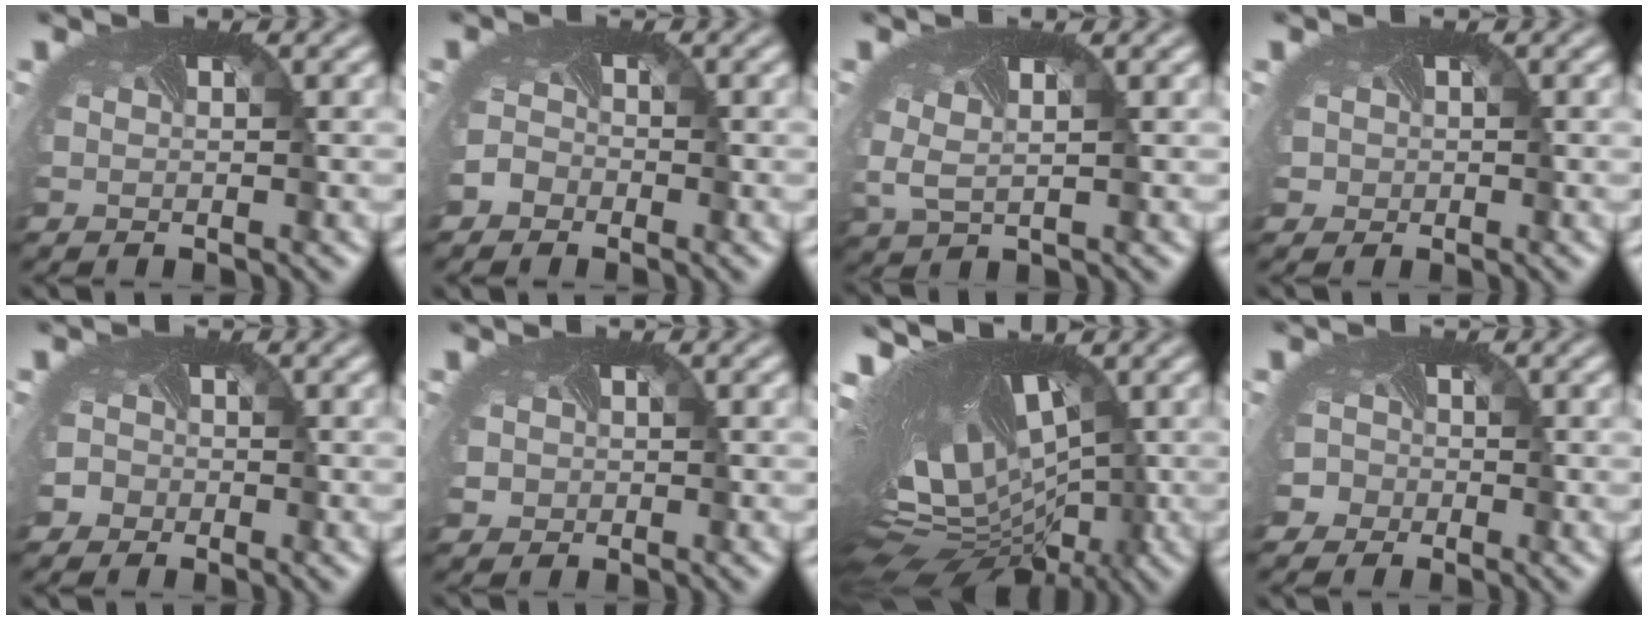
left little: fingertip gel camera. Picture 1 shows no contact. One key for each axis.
{"total": 2.2, "fx": -1.6, "fy": 1.5, "fz": 0.1, "tx": 0.006, "ty": -0.007, "tz": -0.023}
{"total": 2.3, "fx": 0.0, "fy": 1.4, "fz": 1.9, "tx": -0.059, "ty": -0.011, "tz": 0.012}
{"total": 2.0, "fx": 0.3, "fy": 1.9, "fz": 0.6, "tx": -0.017, "ty": 0.004, "tz": 0.000}
{"total": 3.6, "fx": -1.5, "fy": 3.1, "fz": 0.8, "tx": -0.010, "ty": 0.004, "tz": -0.037}
{"total": 1.9, "fx": 0.0, "fy": 1.8, "fz": 0.5, "tx": -0.016, "ty": 0.001, "tz": 0.000}
{"total": 17.3, "fx": 0.3, "fy": 8.6, "fz": 15.1, "tx": -0.248, "ty": 0.022, "tz": 0.030}
{"total": 5.4, "fx": -2.9, "fy": 4.4, "fz": 1.1, "tx": -0.021, "ty": -0.007, "tz": -0.058}